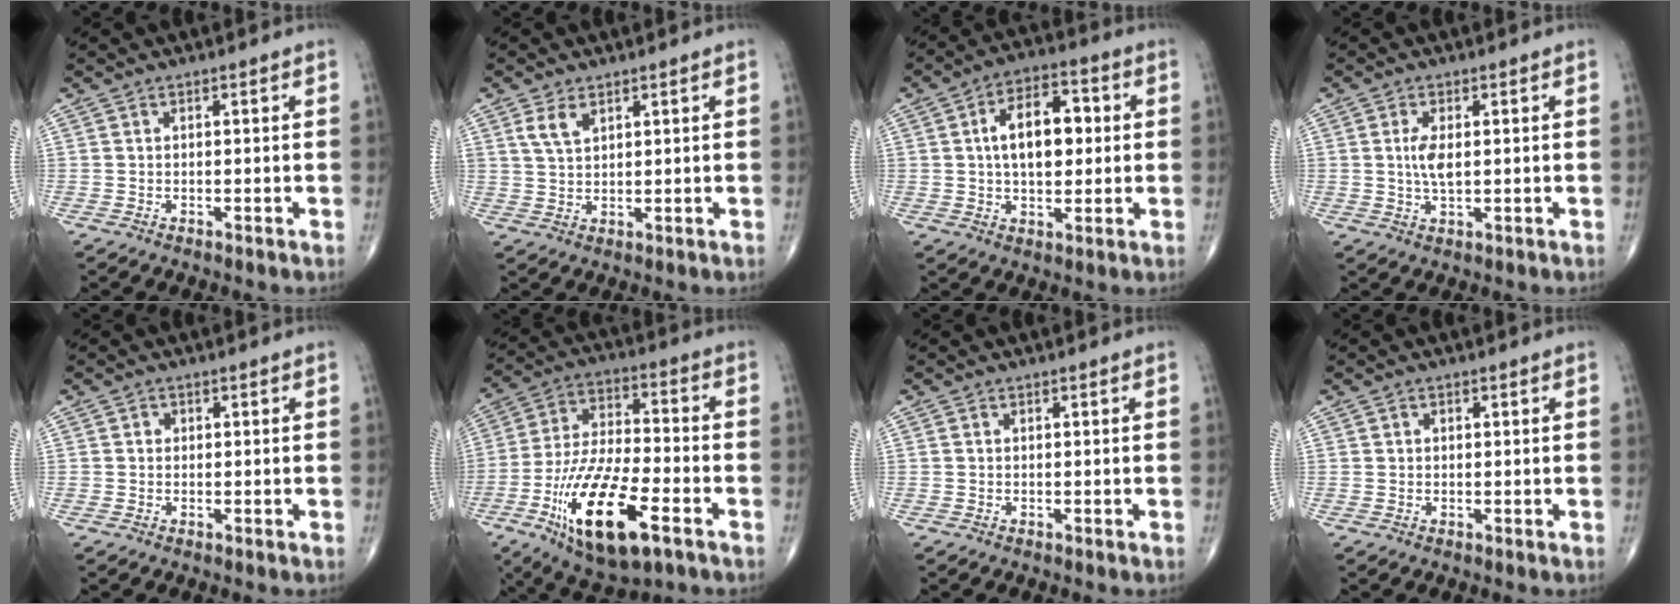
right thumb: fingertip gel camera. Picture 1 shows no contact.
{"total": 4.0, "force": [2.1, 2.2, 2.5], "torque": [-0.045, -0.006, 0.047]}
{"total": 12.0, "force": [1.5, 6.9, 9.7], "torque": [-0.132, 0.017, 0.019]}
{"total": 4.1, "force": [0.4, 1.8, 3.7], "torque": [-0.074, -0.005, 0.010]}
{"total": 1.1, "force": [0.1, 1.1, 0.3], "torque": [0.002, 0.003, 0.000]}
{"total": 20.8, "force": [-8.8, 7.8, 17.1], "torque": [-0.327, 0.022, -0.148]}
{"total": 0.0}
{"total": 0.9, "force": [0.2, 0.8, 0.4], "torque": [-0.001, 0.001, 0.002]}